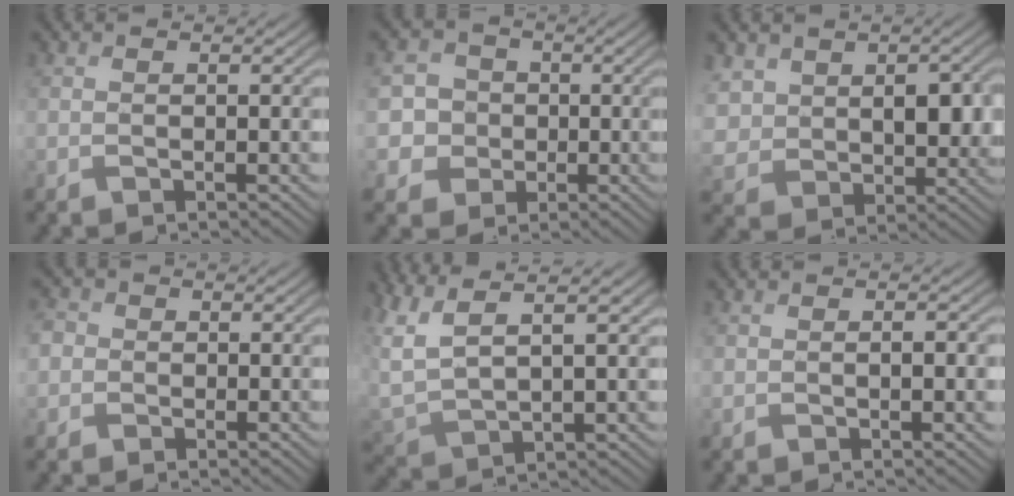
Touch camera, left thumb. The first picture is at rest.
{"total": 4.9, "force": [-0.3, 4.7, 1.4], "torque": [-0.030, 0.002, -0.022]}
{"total": 8.1, "force": [2.2, 6.2, 4.7], "torque": [-0.124, -0.012, 0.039]}
{"total": 3.1, "force": [-0.2, 3.0, 0.8], "torque": [-0.025, 0.007, -0.020]}
{"total": 9.3, "force": [5.5, 3.4, 6.7], "torque": [-0.198, 0.008, 0.114]}
{"total": 1.6, "force": [-0.1, 0.6, 1.4], "torque": [-0.020, -0.002, 0.000]}